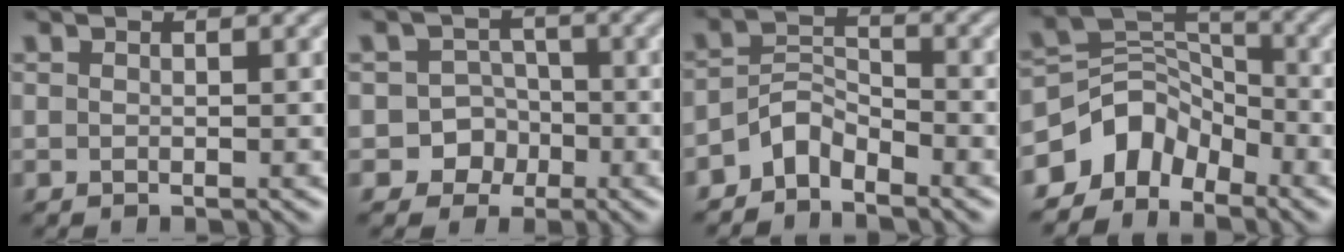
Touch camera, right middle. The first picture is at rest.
{"total": 4.8, "force": [-2.2, 4.3, 0.5], "torque": [0.025, 0.000, -0.052]}
{"total": 3.1, "force": [-2.4, 1.3, 1.3], "torque": [-0.025, 0.012, -0.055]}
{"total": 5.6, "force": [-3.9, 3.6, 1.7], "torque": [-0.016, 0.007, -0.083]}